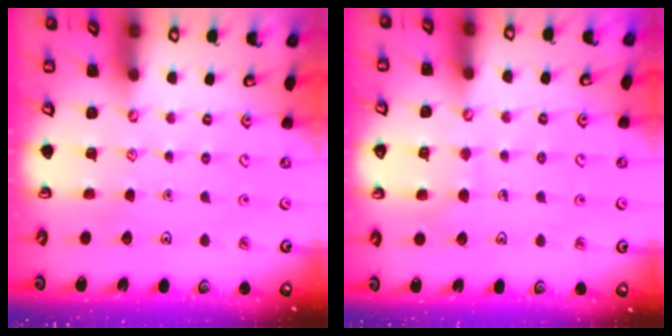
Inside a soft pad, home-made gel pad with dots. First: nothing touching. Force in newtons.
{"total": 5.3, "press": 5.2, "slide": 0.4}